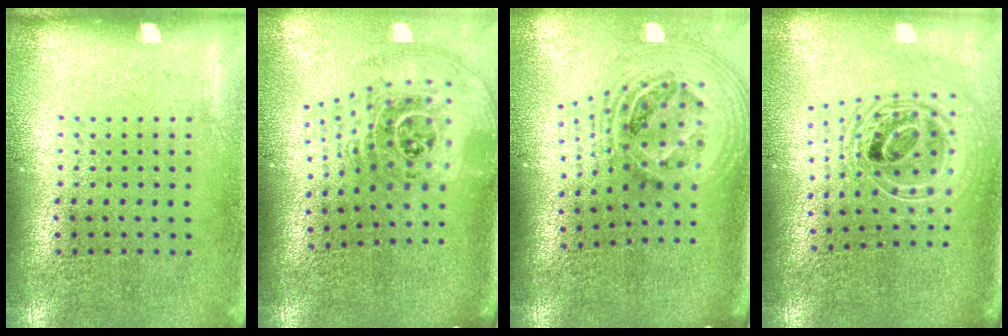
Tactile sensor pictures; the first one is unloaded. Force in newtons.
{"total": 2.8, "press": 1.9, "slide": 2.1}
{"total": 2.3, "press": 1.7, "slide": 1.5}
{"total": 2.4, "press": 1.8, "slide": 1.6}